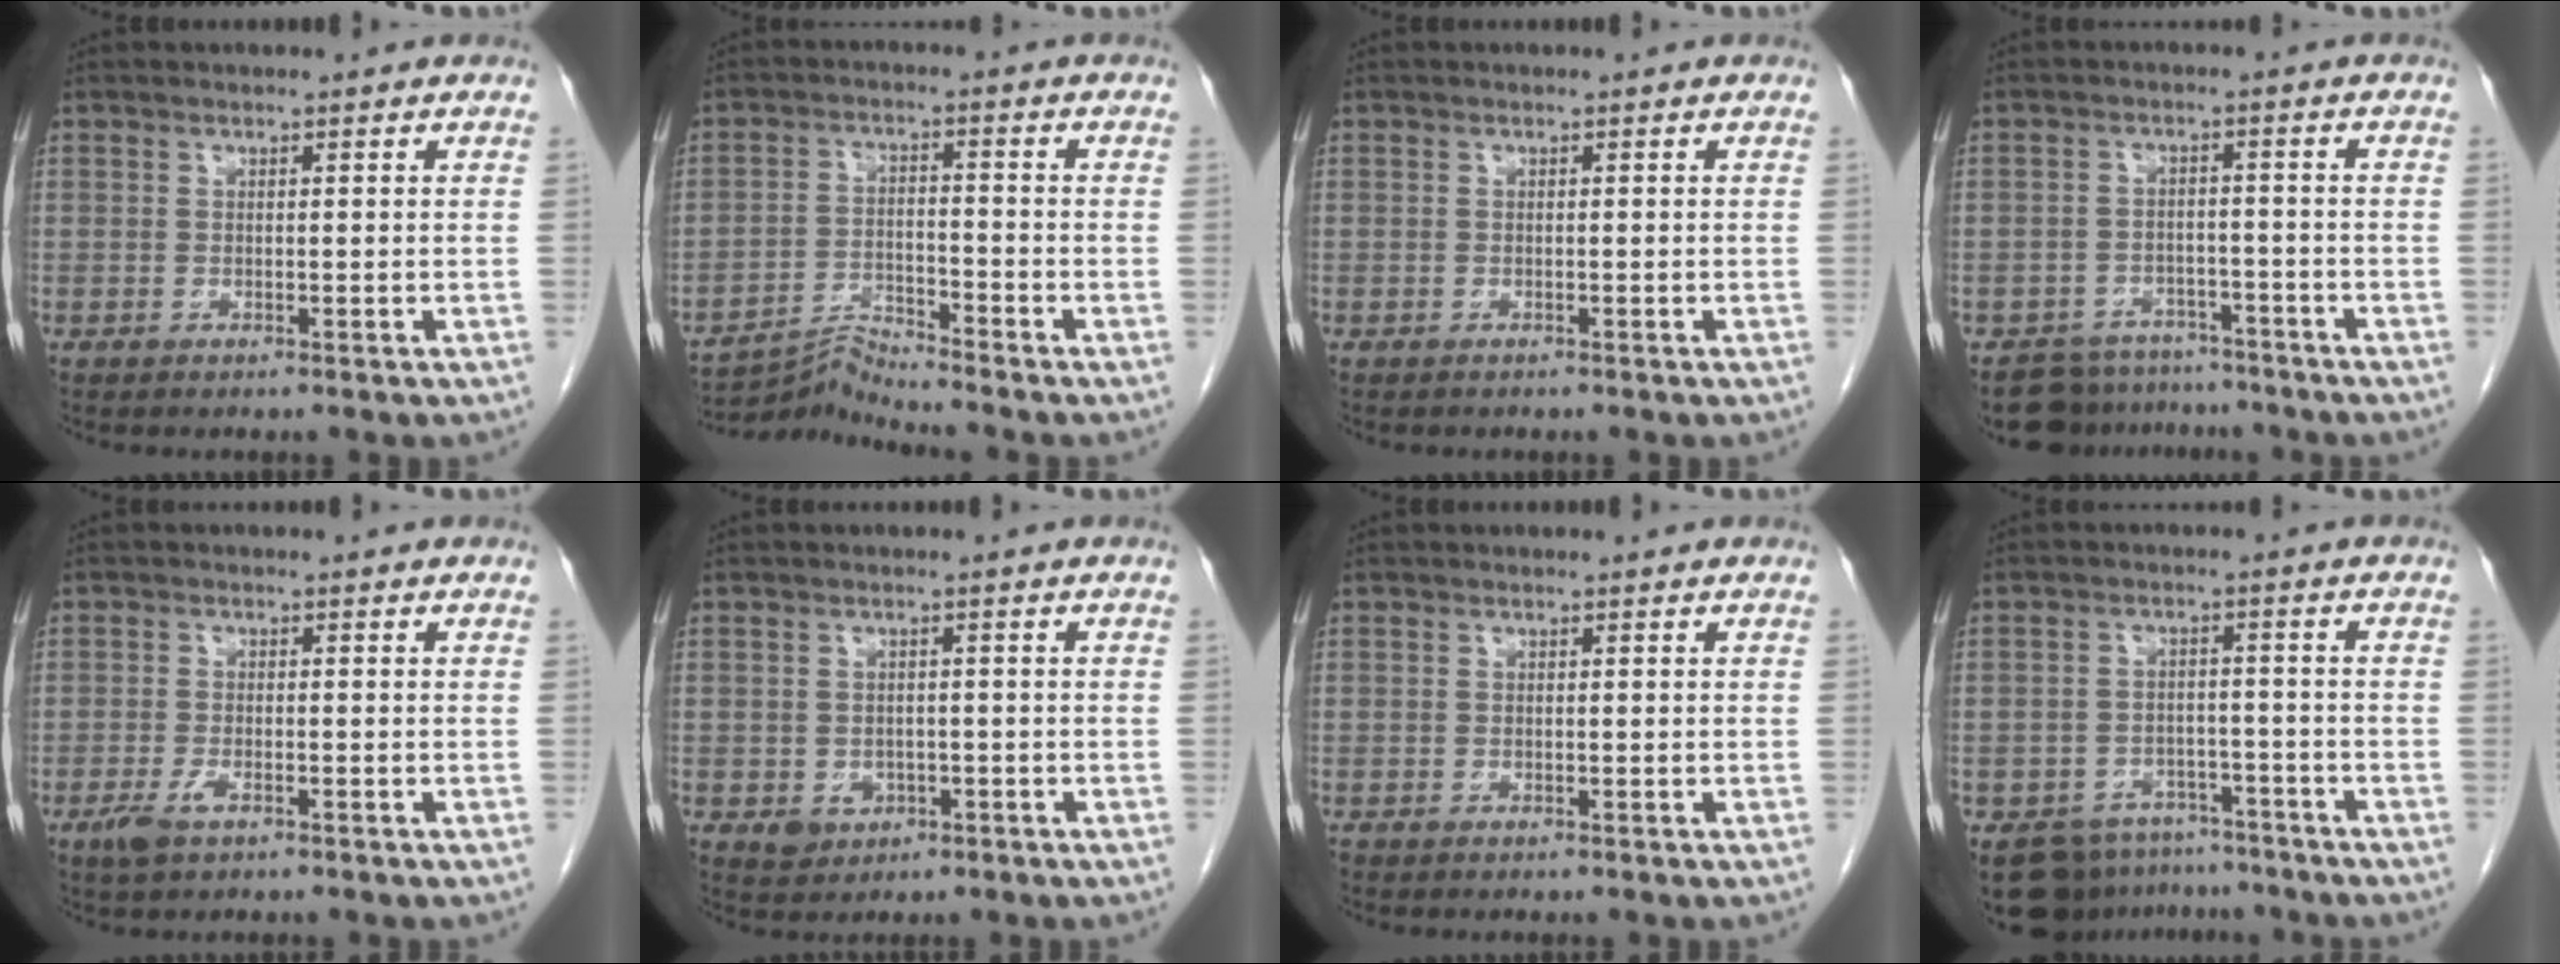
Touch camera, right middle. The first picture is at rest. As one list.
[{"total": 5.6, "force": [-5.1, -2.1, -1.1], "torque": [0.006, -0.010, -0.094]}, {"total": 0.0}, {"total": 7.1, "force": [-6.4, 3.1, -0.4], "torque": [0.018, 0.017, -0.090]}, {"total": 2.7, "force": [-1.6, 0.9, 2.0], "torque": [-0.047, -0.002, -0.029]}, {"total": 3.0, "force": [-1.1, 2.6, 1.1], "torque": [-0.014, 0.003, -0.006]}, {"total": 0.0}, {"total": 9.2, "force": [-7.6, 5.0, 1.3], "torque": [-0.014, 0.015, -0.104]}]